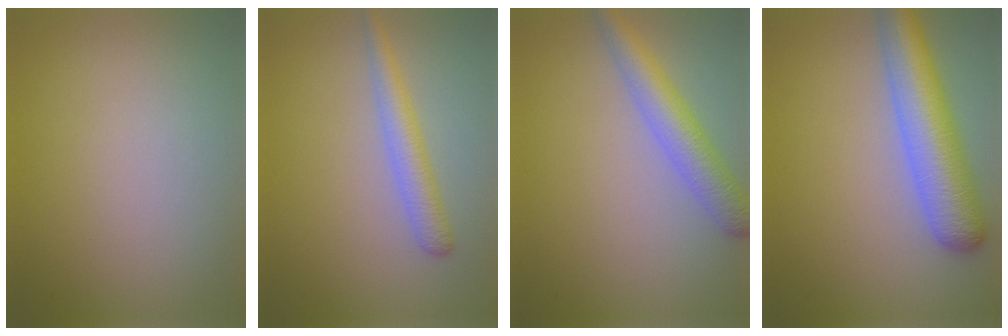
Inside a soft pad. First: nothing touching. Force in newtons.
{"total": 2.8, "press": 2.7, "slide": 0.2}
{"total": 4.2, "press": 4.2, "slide": 0.2}
{"total": 7.0, "press": 7.0, "slide": 0.4}